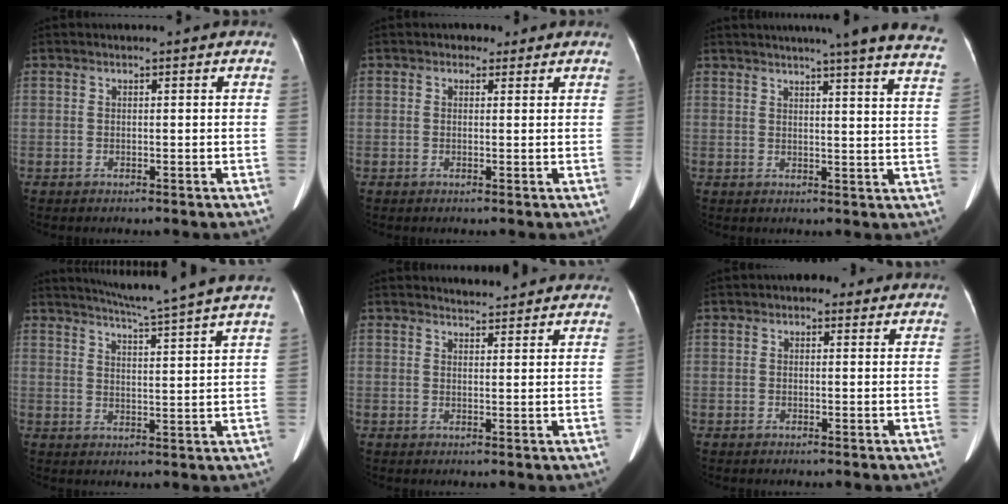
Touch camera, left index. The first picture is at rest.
{"total": 1.8, "force": [1.1, 1.3, 0.5], "torque": [-0.007, 0.004, 0.011]}
{"total": 21.4, "force": [18.9, -0.3, 10.0], "torque": [-0.136, -0.051, 0.208]}
{"total": 14.1, "force": [12.4, -2.0, 6.4], "torque": [-0.109, -0.021, 0.159]}
{"total": 5.4, "force": [5.1, 1.4, 1.0], "torque": [-0.010, 0.013, 0.056]}
{"total": 2.4, "force": [1.3, 1.8, 1.0], "torque": [-0.013, 0.018, 0.014]}